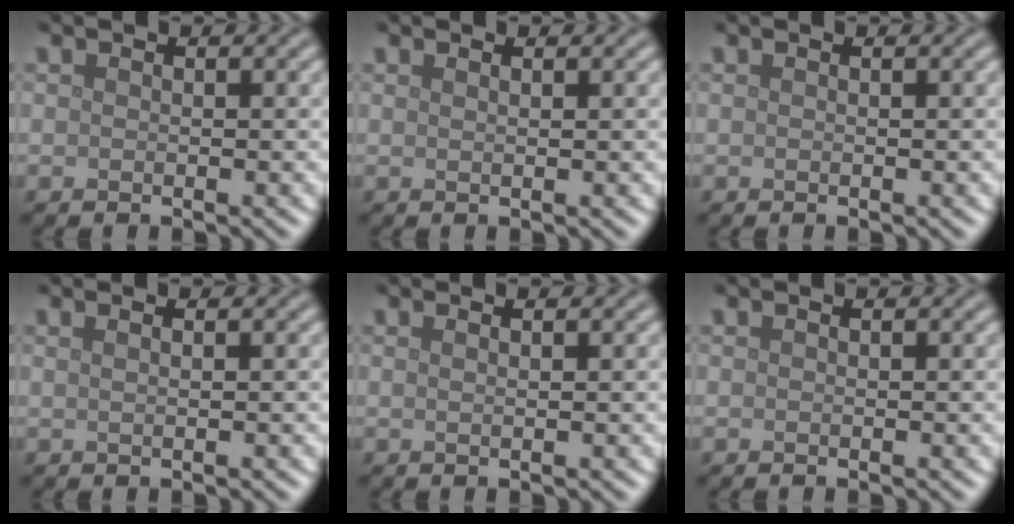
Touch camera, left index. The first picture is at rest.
{"total": 0.7, "force": [0.5, 0.2, 0.4], "torque": [-0.003, -0.002, 0.004]}
{"total": 0.0}
{"total": 2.0, "force": [1.0, 1.0, 1.4], "torque": [-0.004, 0.002, -0.009]}
{"total": 1.7, "force": [0.9, 0.8, 1.2], "torque": [-0.003, -0.002, -0.006]}
{"total": 0.0}